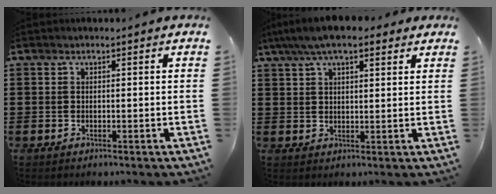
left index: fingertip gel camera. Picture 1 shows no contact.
{"total": 6.6, "force": [4.9, 1.9, 4.0], "torque": [-0.090, 0.000, 0.089]}